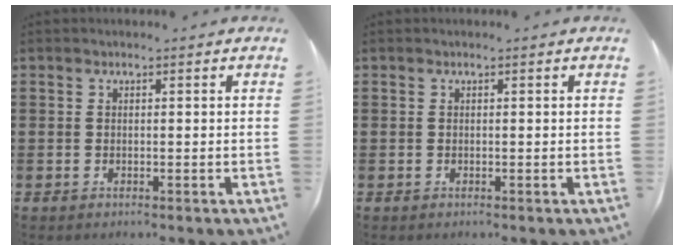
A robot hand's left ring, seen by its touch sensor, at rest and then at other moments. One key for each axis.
{"total": 0.0}